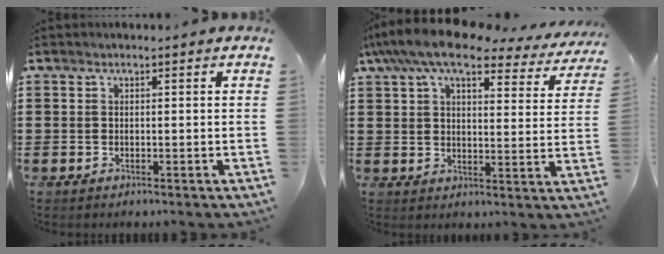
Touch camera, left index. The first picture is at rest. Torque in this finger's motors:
{"motor_torque": [2.14, 0.00, 1.05, 0.21]}